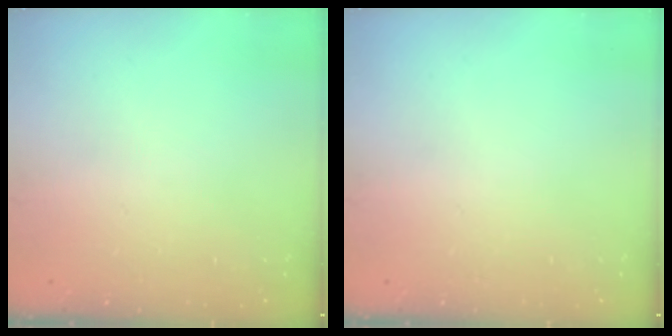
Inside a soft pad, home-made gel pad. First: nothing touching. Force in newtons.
{"total": 0.0}